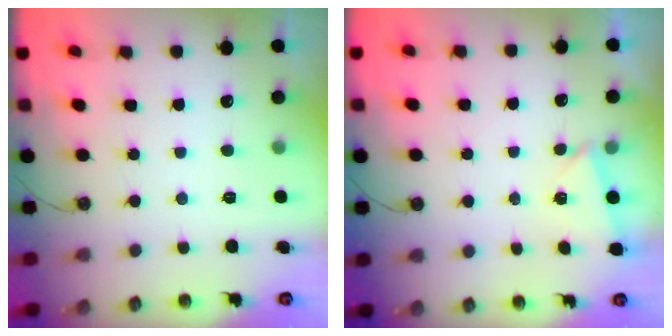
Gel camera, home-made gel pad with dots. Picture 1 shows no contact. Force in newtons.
{"total": 2.4, "press": 2.1, "slide": 1.1}